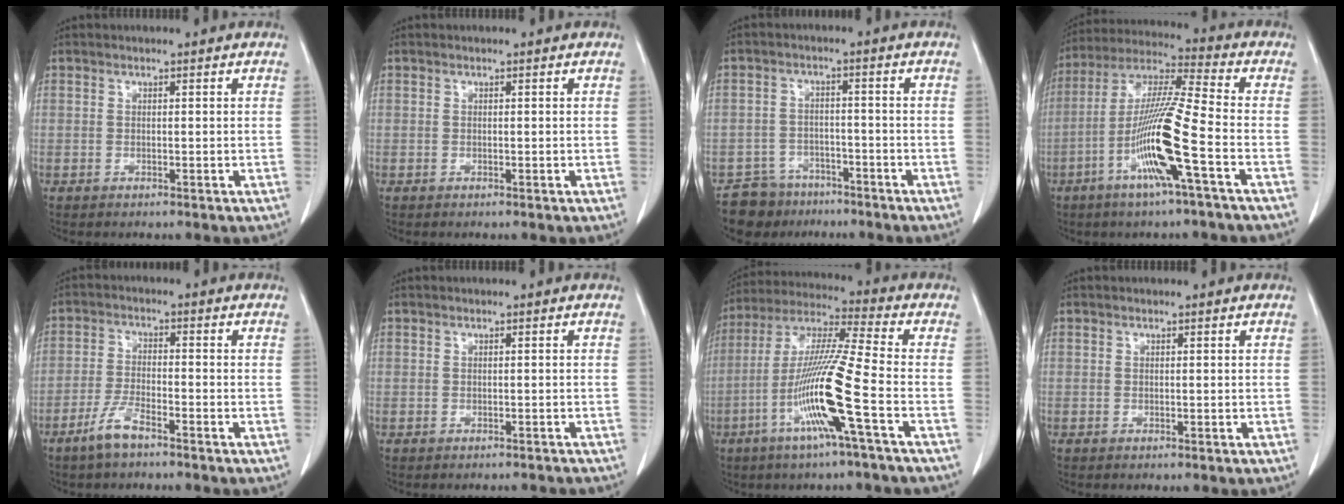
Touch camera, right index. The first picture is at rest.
{"total": 0.0}
{"total": 6.4, "force": [-5.0, 4.0, -0.3], "torque": [0.014, 0.013, -0.082]}
{"total": 14.2, "force": [-5.2, -0.6, 13.2], "torque": [-0.265, -0.006, -0.105]}
{"total": 4.8, "force": [-3.5, 0.8, 3.1], "torque": [-0.069, -0.004, -0.068]}
{"total": 2.7, "force": [-2.5, 0.9, 0.2], "torque": [0.001, 0.000, -0.028]}
{"total": 14.7, "force": [-5.3, -1.3, 13.6], "torque": [-0.275, -0.012, -0.108]}
{"total": 0.0}